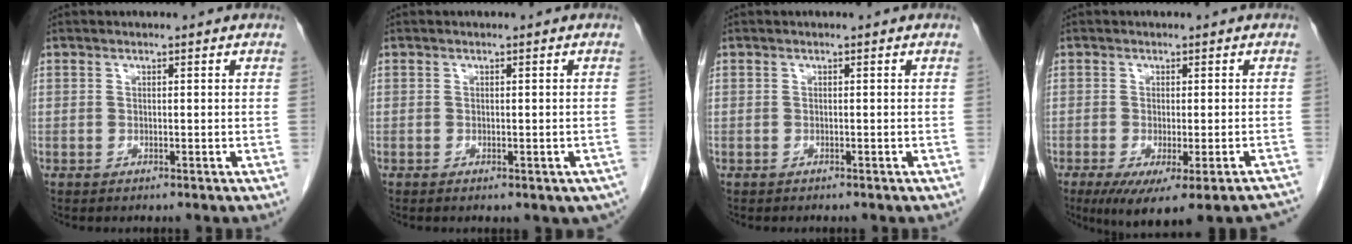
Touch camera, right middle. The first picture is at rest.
{"total": 4.7, "force": [-3.3, 2.3, 2.5], "torque": [-0.018, -0.001, -0.038]}
{"total": 0.7, "force": [-0.6, 0.3, 0.3], "torque": [-0.013, 0.000, -0.006]}
{"total": 15.2, "force": [-12.2, 2.6, 8.6], "torque": [-0.071, -0.014, -0.148]}